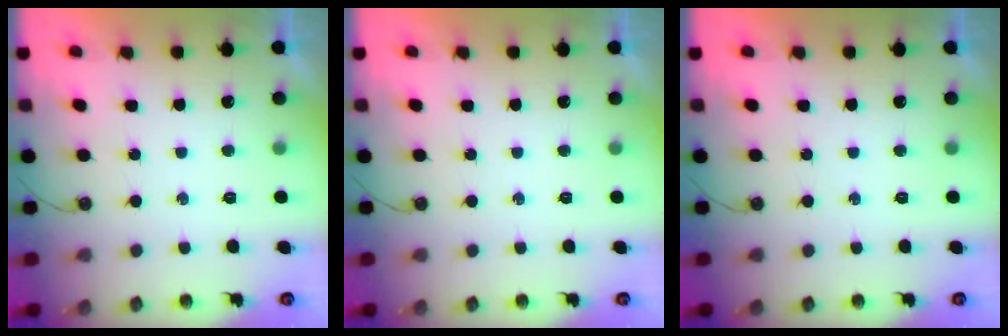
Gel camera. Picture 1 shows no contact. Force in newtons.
{"total": 0.0}
{"total": 0.0}